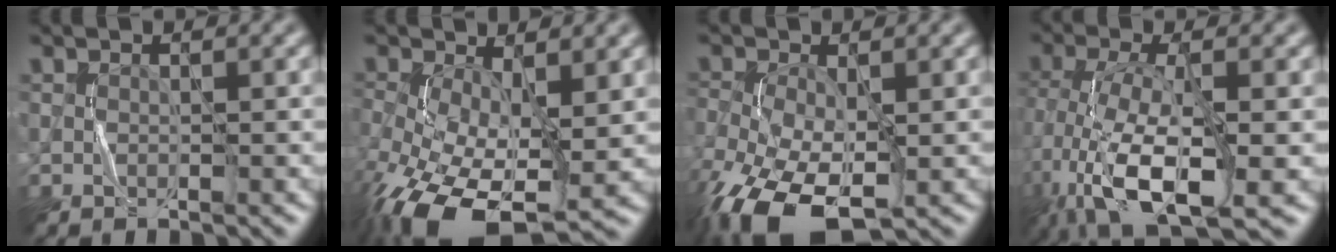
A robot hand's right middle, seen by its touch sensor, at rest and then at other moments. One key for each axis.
{"total": 11.9, "fx": -3.5, "fy": 6.3, "fz": 9.5, "tx": -0.206, "ty": -0.043, "tz": -0.050}
{"total": 10.1, "fx": -4.5, "fy": 5.2, "fz": 7.4, "tx": -0.174, "ty": -0.038, "tz": -0.080}
{"total": 11.6, "fx": -4.7, "fy": 4.3, "fz": 9.8, "tx": -0.197, "ty": -0.008, "tz": -0.088}